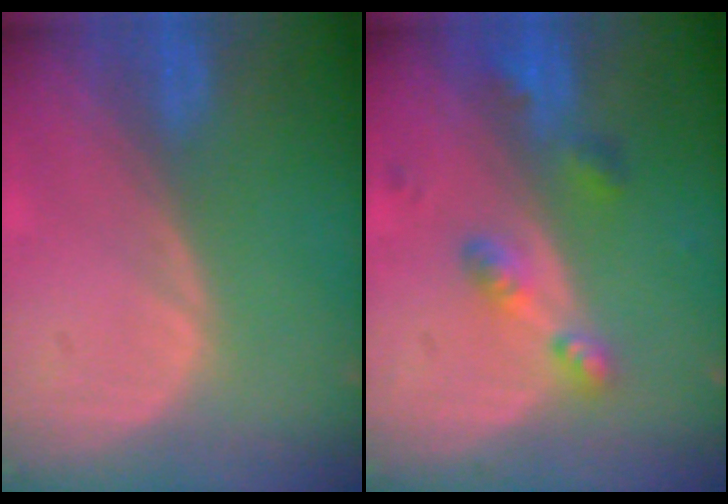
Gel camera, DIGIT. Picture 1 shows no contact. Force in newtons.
{"total": 5.3, "press": 4.8, "slide": 2.2}